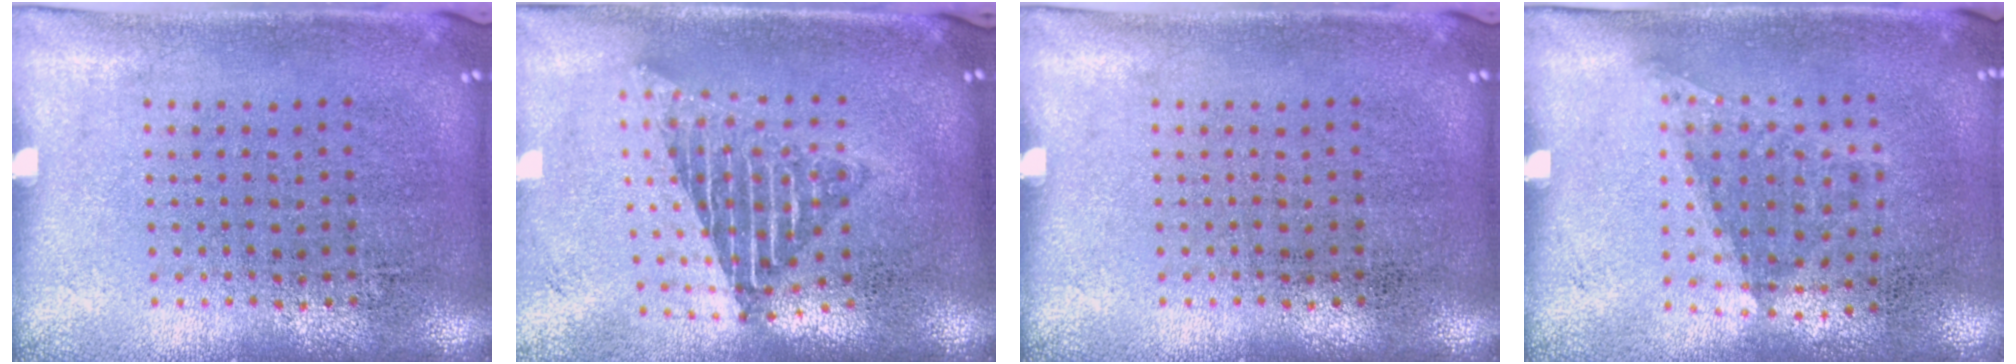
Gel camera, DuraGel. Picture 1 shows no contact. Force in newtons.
{"total": 1.9, "press": 1.5, "slide": 1.1}
{"total": 0.0}
{"total": 1.1, "press": 0.8, "slide": 0.8}